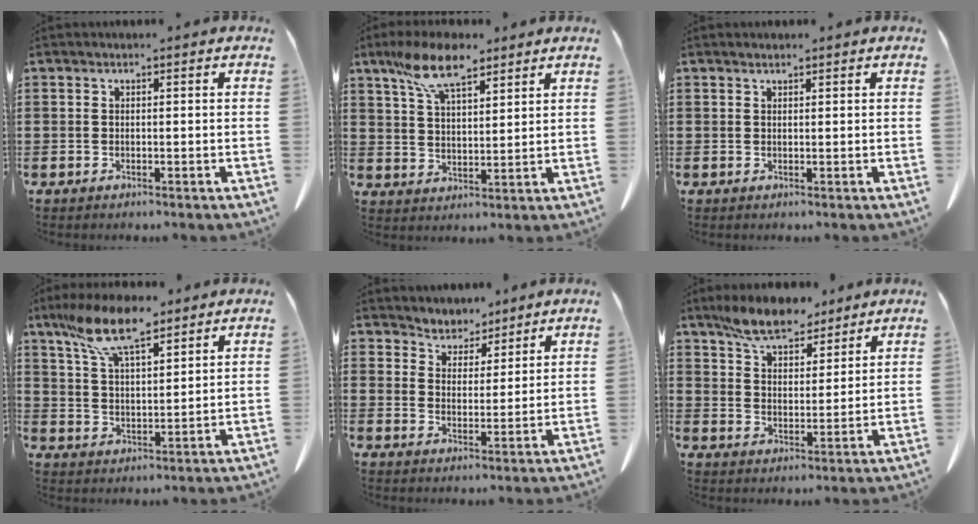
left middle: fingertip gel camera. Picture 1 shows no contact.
{"total": 10.0, "force": [7.0, 3.4, 6.2], "torque": [-0.139, -0.006, 0.131]}
{"total": 0.8, "force": [0.8, 0.1, 0.2], "torque": [-0.006, -0.002, 0.017]}
{"total": 11.3, "force": [8.3, 3.3, 6.9], "torque": [-0.153, -0.015, 0.155]}
{"total": 4.2, "force": [3.9, 1.4, -0.7], "torque": [-0.010, -0.023, 0.070]}
{"total": 7.9, "force": [6.9, 2.3, 3.0], "torque": [-0.083, -0.012, 0.130]}